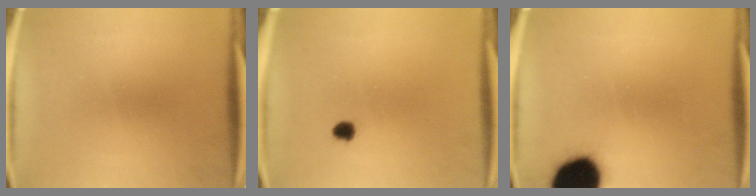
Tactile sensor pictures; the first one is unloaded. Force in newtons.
{"total": 1.7}
{"total": 18.1}